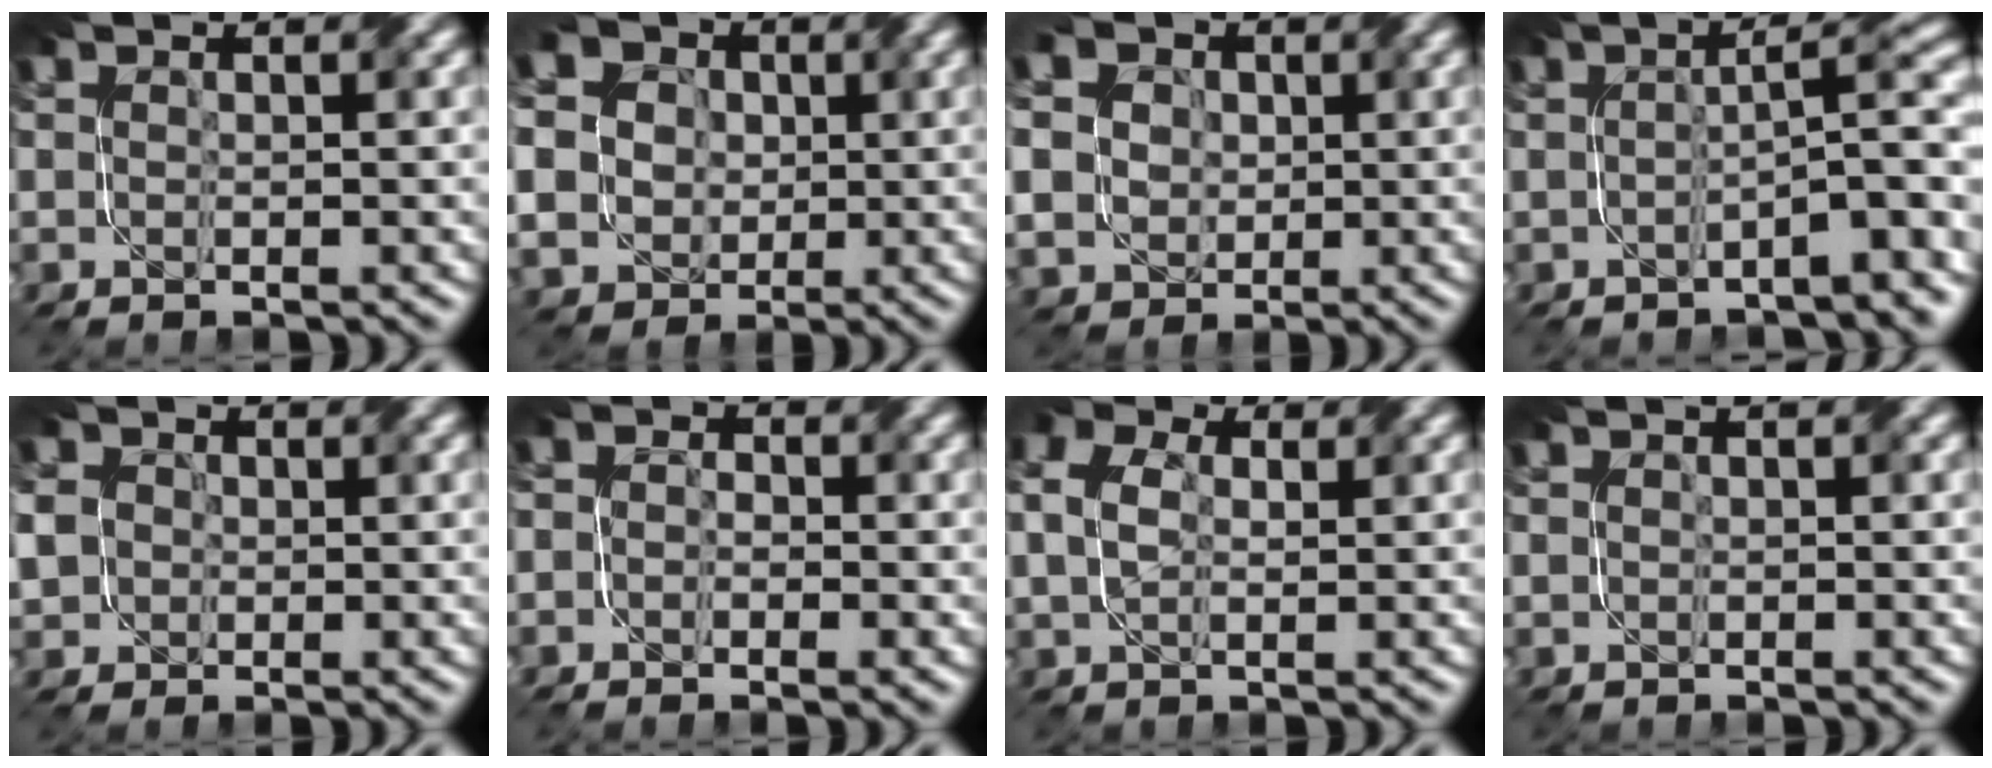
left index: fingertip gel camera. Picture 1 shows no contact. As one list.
[{"total": 13.7, "force": [0.6, 12.6, 5.2], "torque": [-0.153, -0.004, -0.008]}, {"total": 12.2, "force": [2.1, 10.6, 5.7], "torque": [-0.151, 0.013, 0.017]}, {"total": 6.5, "force": [-2.3, 1.2, 6.0], "torque": [-0.069, 0.023, -0.041]}, {"total": 6.5, "force": [0.5, 5.8, 2.8], "torque": [-0.080, 0.026, -0.017]}, {"total": 2.1, "force": [-0.3, 1.8, 1.2], "torque": [-0.009, 0.007, -0.018]}, {"total": 4.4, "force": [1.2, 3.1, 2.8], "torque": [-0.068, 0.019, 0.012]}, {"total": 0.0}]